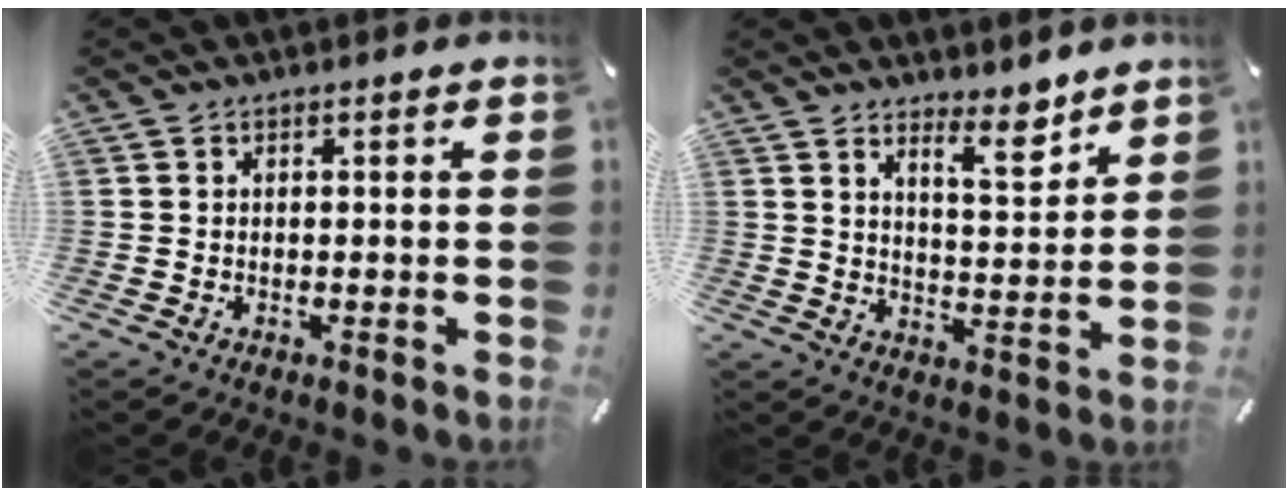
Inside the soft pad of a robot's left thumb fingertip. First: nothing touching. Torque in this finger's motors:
{"motor_torque": [0.65, -0.20, 0.09, -0.16, 0.01]}